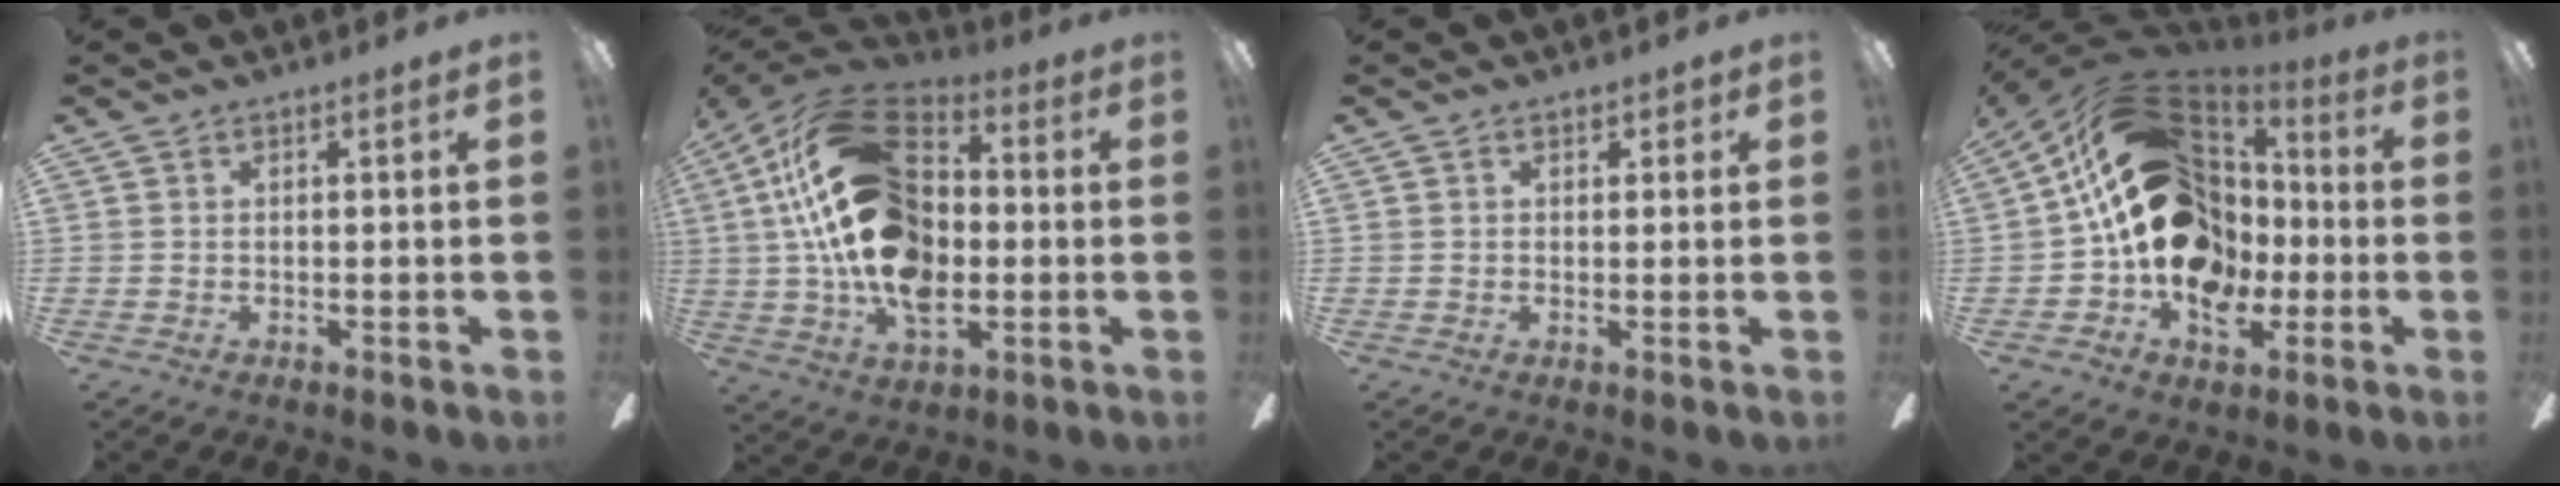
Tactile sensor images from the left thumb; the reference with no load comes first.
{"total": 27.2, "force": [2.4, 16.9, 21.2], "torque": [-0.418, 0.014, 0.044]}
{"total": 1.5, "force": [0.5, 1.3, 0.6], "torque": [-0.006, 0.001, 0.007]}
{"total": 23.2, "force": [2.0, 17.4, 15.2], "torque": [-0.281, 0.002, 0.041]}